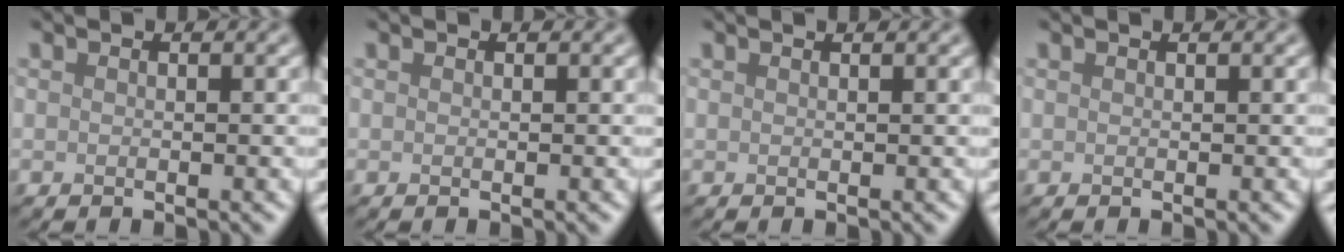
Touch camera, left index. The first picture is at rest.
{"total": 0.0}
{"total": 0.9, "force": [0.7, 0.3, 0.5], "torque": [-0.003, 0.002, 0.005]}
{"total": 0.6, "force": [0.5, 0.1, 0.3], "torque": [-0.001, 0.004, 0.006]}